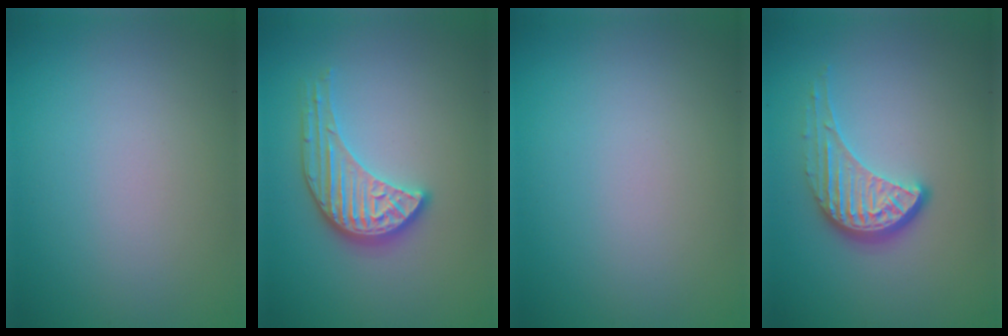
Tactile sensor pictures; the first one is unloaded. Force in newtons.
{"total": 3.9, "press": 3.5, "slide": 1.6}
{"total": 0.0}
{"total": 4.0, "press": 2.9, "slide": 2.7}